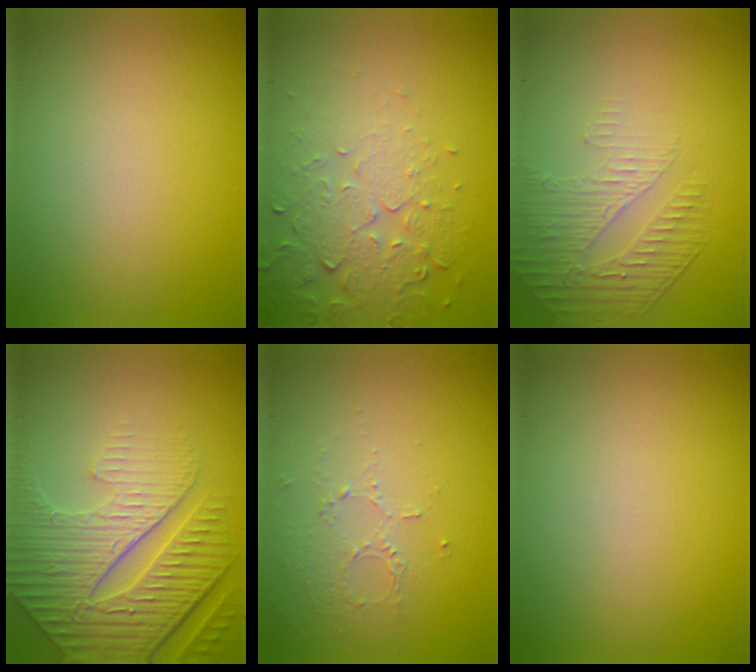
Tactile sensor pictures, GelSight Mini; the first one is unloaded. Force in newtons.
{"total": 5.2, "press": 3.8, "slide": 3.5}
{"total": 1.9, "press": 1.3, "slide": 1.3}
{"total": 7.2, "press": 5.8, "slide": 4.3}
{"total": 1.4, "press": 0.8, "slide": 1.2}
{"total": 0.0}